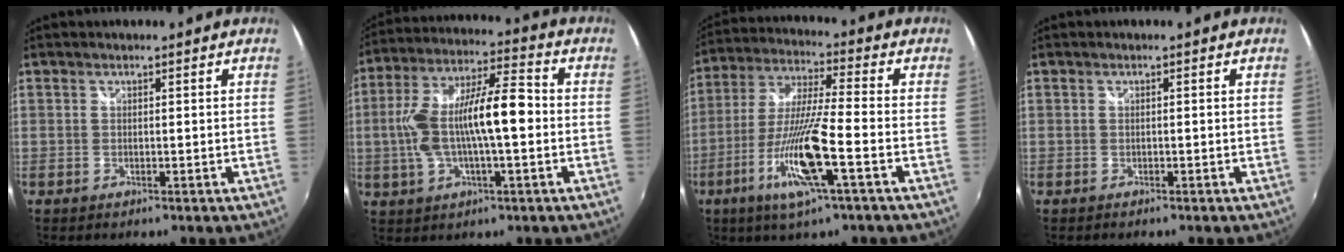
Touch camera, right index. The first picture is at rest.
{"total": 15.2, "force": [-1.3, 4.3, 14.5], "torque": [-0.276, 0.011, -0.024]}
{"total": 14.9, "force": [-6.1, 0.7, 13.5], "torque": [-0.282, -0.019, -0.118]}
{"total": 0.6, "force": [-0.5, 0.1, 0.3], "torque": [-0.007, 0.000, -0.008]}